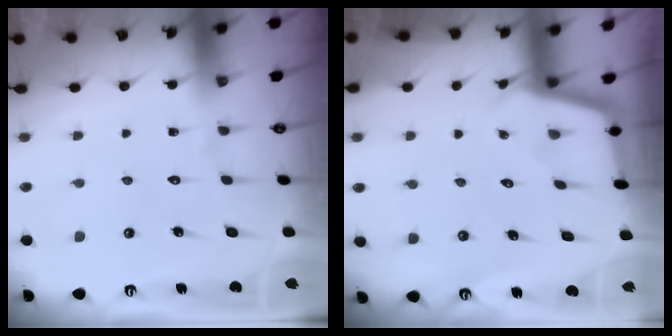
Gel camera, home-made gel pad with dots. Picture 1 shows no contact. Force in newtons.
{"total": 2.5, "press": 2.5, "slide": 0.2}